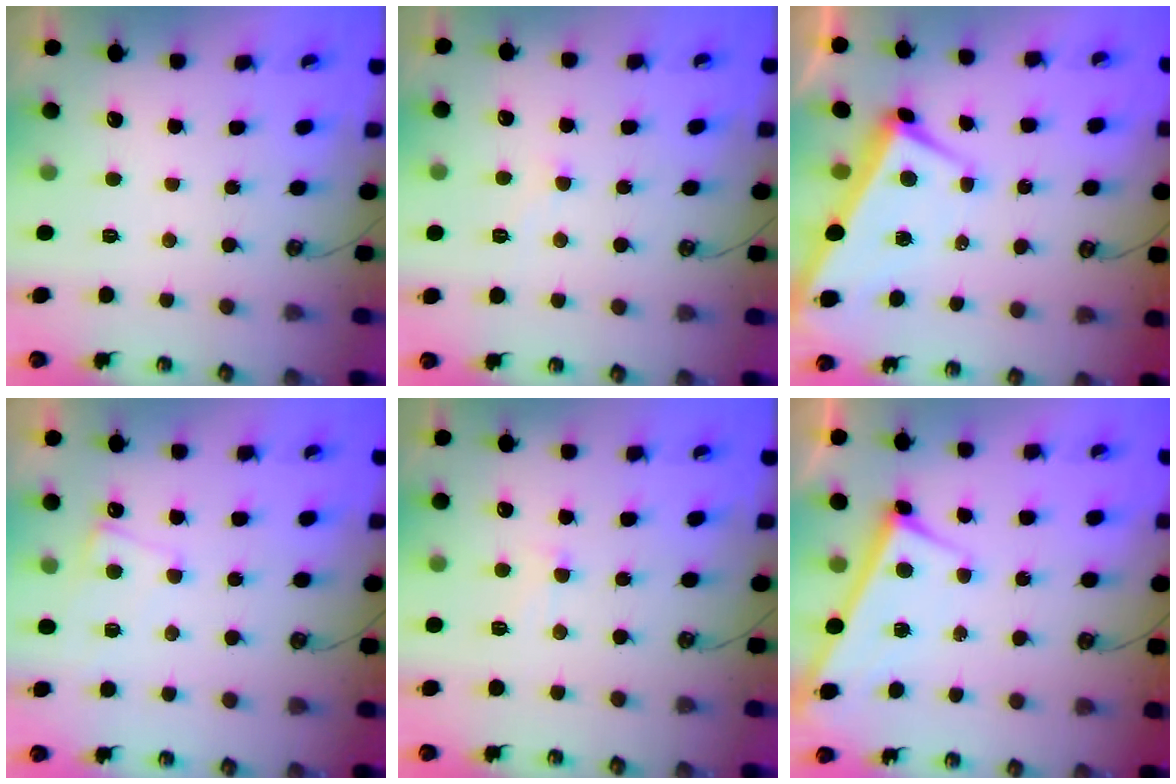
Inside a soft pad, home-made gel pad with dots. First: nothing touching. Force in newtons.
{"total": 0.5, "press": 0.2, "slide": 0.5}
{"total": 1.7, "press": 1.4, "slide": 0.9}
{"total": 2.4, "press": 2.4, "slide": 0.4}
{"total": 1.1, "press": 0.8, "slide": 0.8}
{"total": 2.9, "press": 2.9, "slide": 0.2}